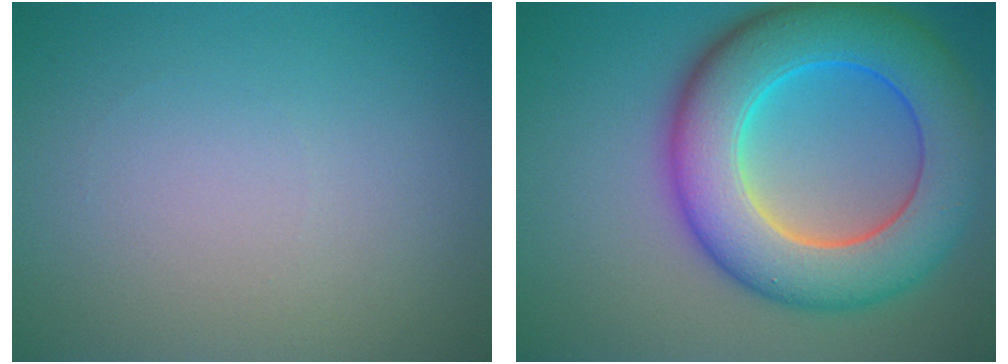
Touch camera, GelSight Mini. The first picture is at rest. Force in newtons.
{"total": 11.3, "press": 11.3, "slide": 0.3}